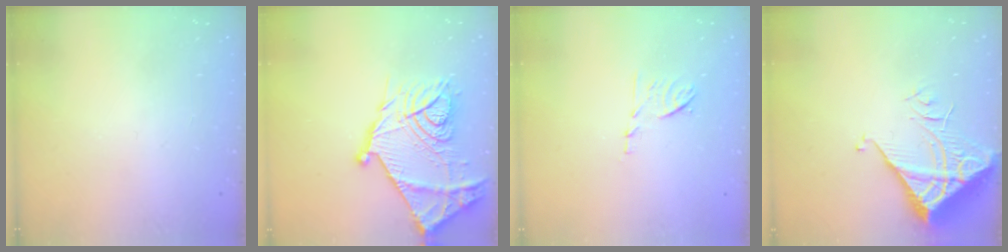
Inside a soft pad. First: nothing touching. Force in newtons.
{"total": 22.8, "press": 22.7, "slide": 1.7}
{"total": 6.9, "press": 6.8, "slide": 1.0}
{"total": 7.5, "press": 7.4, "slide": 1.0}